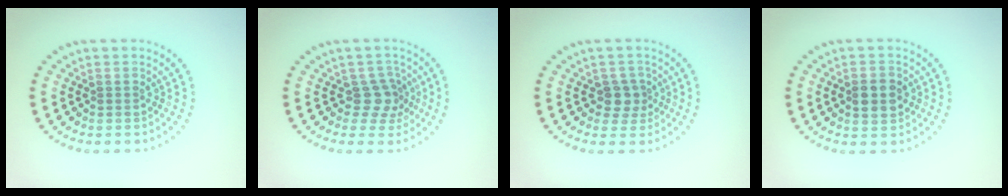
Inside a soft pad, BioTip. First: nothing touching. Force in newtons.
{"total": 2.4, "press": 1.9, "slide": 1.6}
{"total": 2.1, "press": 1.6, "slide": 1.2}
{"total": 3.0, "press": 3.0, "slide": 0.0}